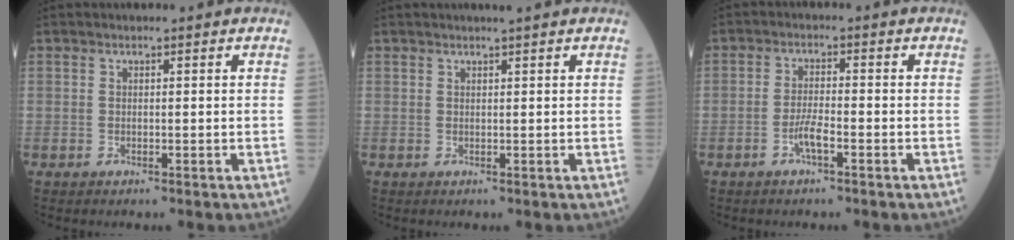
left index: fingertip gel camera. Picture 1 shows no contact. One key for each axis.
{"total": 1.6, "fx": 1.2, "fy": -0.2, "fz": 1.0, "tx": -0.011, "ty": 0.005, "tz": 0.021}
{"total": 3.1, "fx": -1.6, "fy": 0.4, "fz": 2.6, "tx": -0.053, "ty": 0.001, "tz": -0.033}